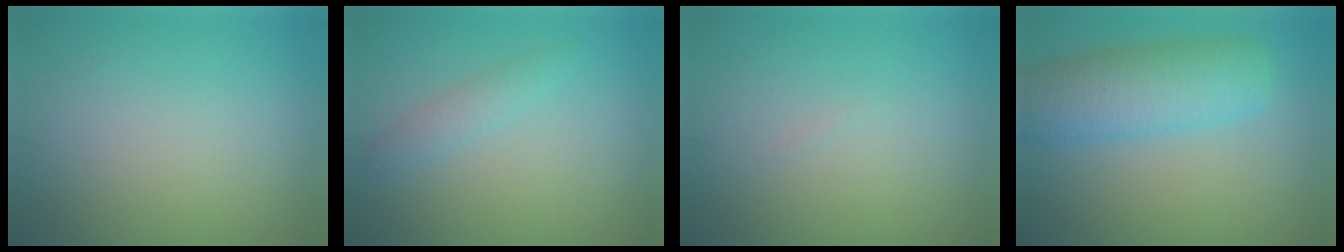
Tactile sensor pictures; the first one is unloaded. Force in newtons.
{"total": 1.7, "press": 1.6, "slide": 0.0}
{"total": 0.0}
{"total": 7.0, "press": 7.0, "slide": 0.1}